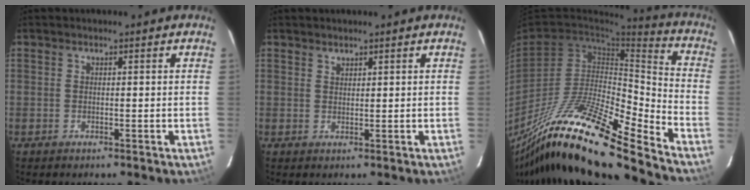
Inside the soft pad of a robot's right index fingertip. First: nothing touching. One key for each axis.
{"total": 1.0, "fx": 0.9, "fy": 0.4, "fz": 0.1, "tx": -0.003, "ty": 0.002, "tz": 0.018}
{"total": 24.7, "fx": -19.0, "fy": 2.9, "fz": 15.6, "tx": -0.271, "ty": -0.035, "tz": -0.340}